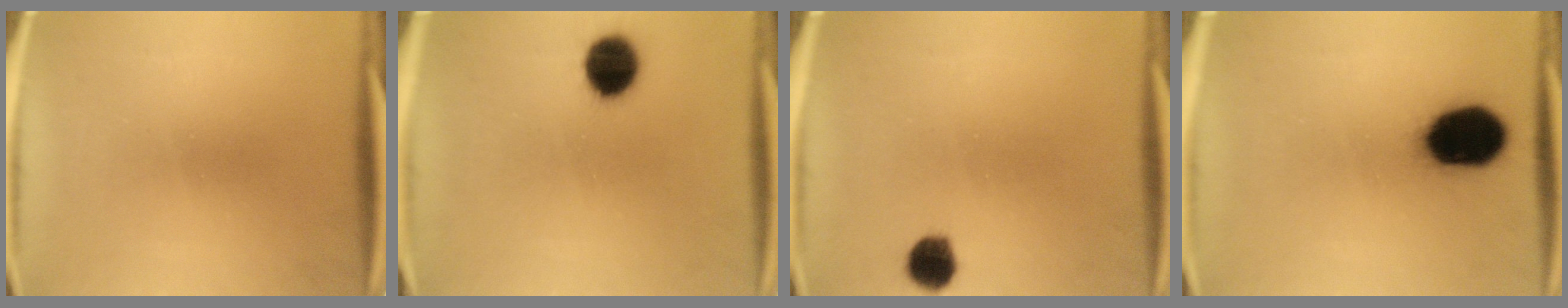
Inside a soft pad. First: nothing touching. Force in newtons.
{"total": 9.3}
{"total": 5.1}
{"total": 17.4}